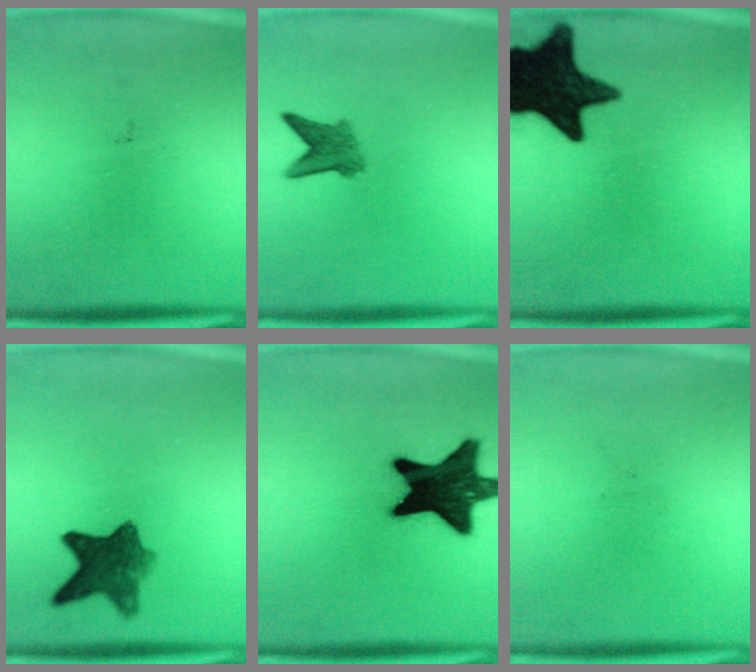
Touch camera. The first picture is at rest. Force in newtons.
{"total": 3.9}
{"total": 17.6}
{"total": 8.1}
{"total": 19.5}
{"total": 0.0}